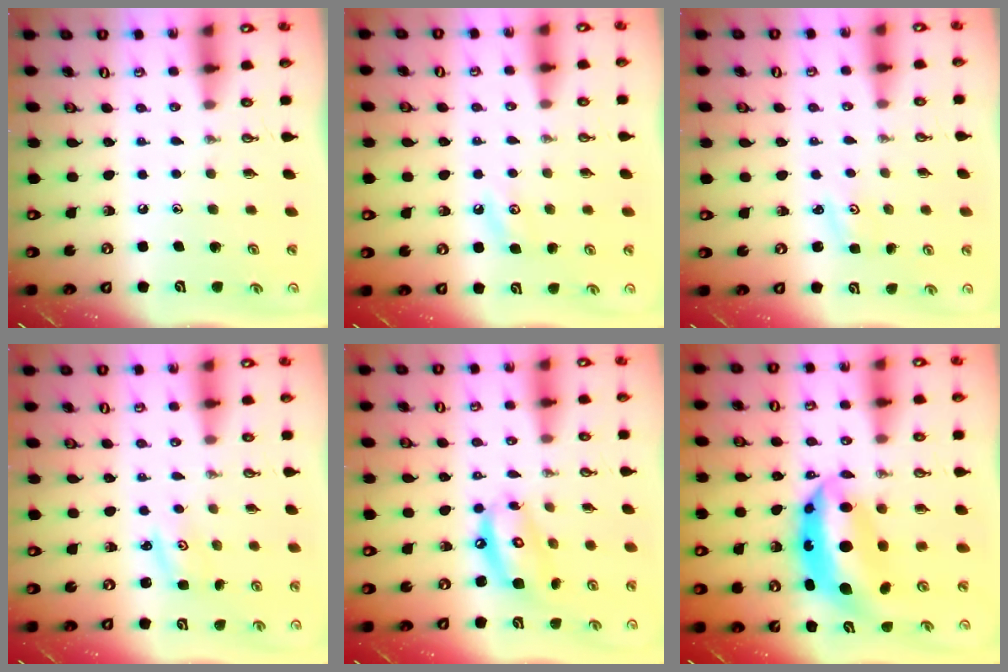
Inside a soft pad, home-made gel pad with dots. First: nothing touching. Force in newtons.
{"total": 4.3, "press": 4.3, "slide": 0.6}
{"total": 1.8, "press": 1.7, "slide": 0.3}
{"total": 1.8, "press": 1.8, "slide": 0.3}
{"total": 11.3, "press": 11.2, "slide": 1.1}
{"total": 11.2, "press": 11.1, "slide": 0.8}